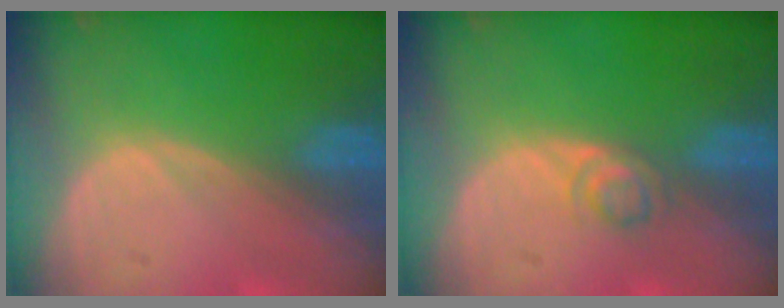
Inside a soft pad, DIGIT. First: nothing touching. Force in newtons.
{"total": 2.2, "press": 2.2, "slide": 0.2}